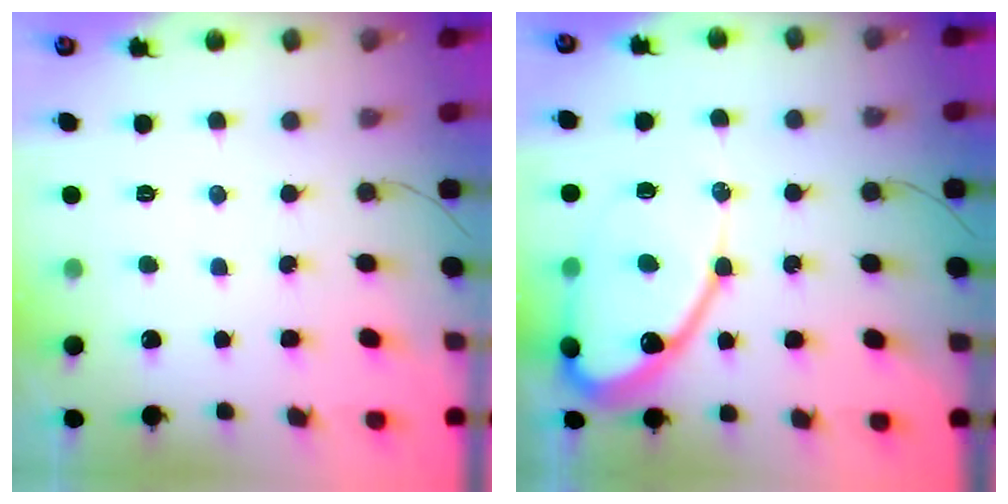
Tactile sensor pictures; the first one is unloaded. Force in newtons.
{"total": 15.5, "press": 15.4, "slide": 1.5}